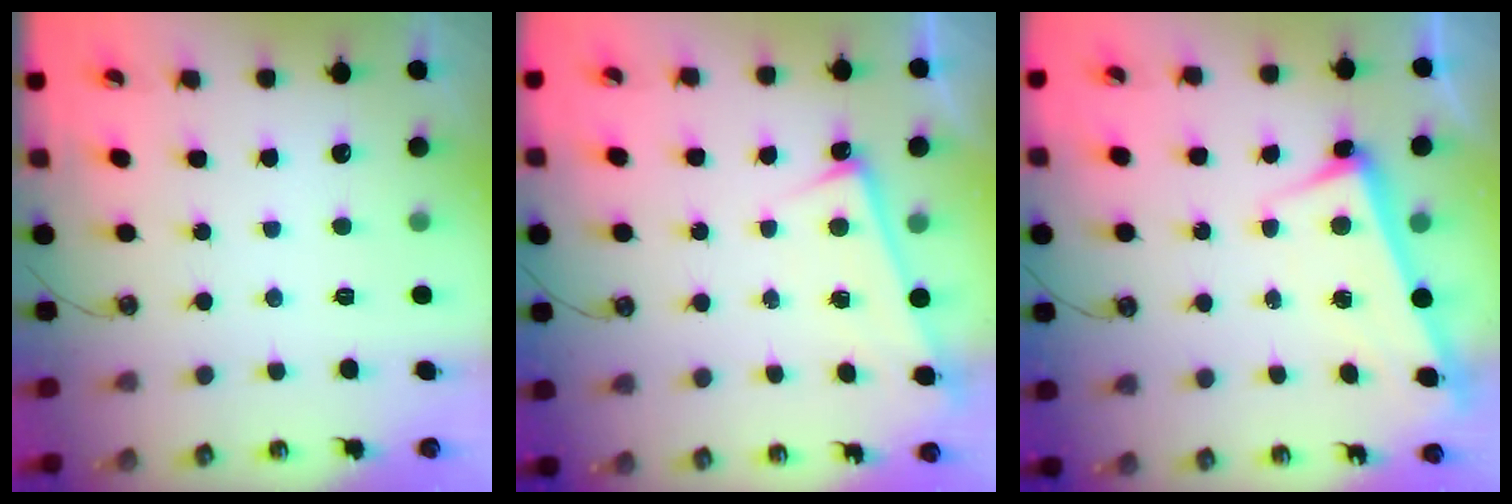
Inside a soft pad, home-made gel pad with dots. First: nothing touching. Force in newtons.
{"total": 2.8, "press": 2.7, "slide": 0.4}
{"total": 2.6, "press": 2.5, "slide": 0.7}